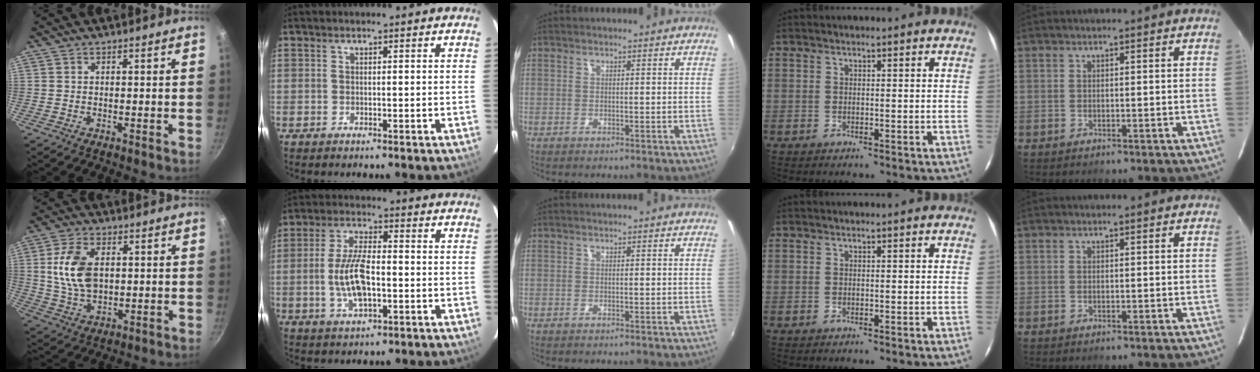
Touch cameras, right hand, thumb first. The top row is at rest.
{"thumb": {"total": 11.3, "force": [1.7, 7.1, 8.6], "torque": [-0.151, -0.005, 0.033]}, "index": {"total": 9.7, "force": [-1.9, 4.0, 8.6], "torque": [-0.176, 0.001, -0.034]}}